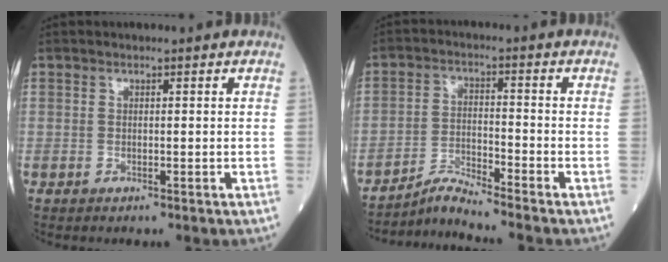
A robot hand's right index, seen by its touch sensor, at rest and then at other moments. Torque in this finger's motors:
{"motor_torque": [-0.18, -0.25, 0.05, -0.01]}